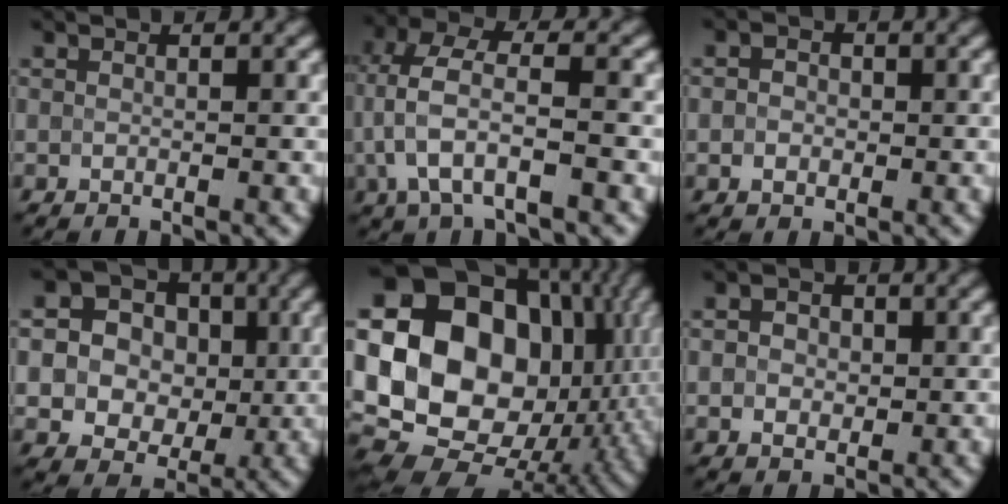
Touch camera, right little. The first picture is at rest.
{"total": 5.9, "force": [-0.9, 2.7, 5.2], "torque": [-0.103, 0.016, -0.020]}
{"total": 1.3, "force": [-0.2, 1.2, 0.5], "torque": [-0.005, 0.001, -0.007]}
{"total": 8.1, "force": [0.1, 7.1, 3.8], "torque": [-0.053, 0.008, -0.012]}
{"total": 19.5, "force": [1.6, 15.3, 12.0], "torque": [-0.216, 0.007, 0.050]}
{"total": 2.2, "force": [0.3, 1.9, 1.1], "torque": [-0.011, 0.000, 0.000]}